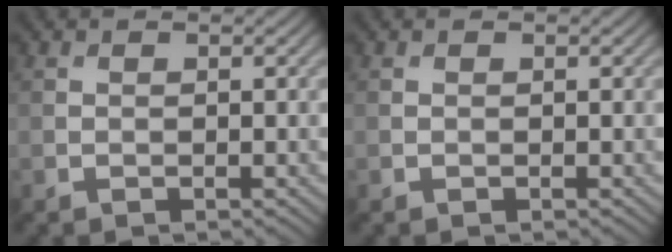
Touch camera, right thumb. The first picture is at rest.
{"total": 0.0}